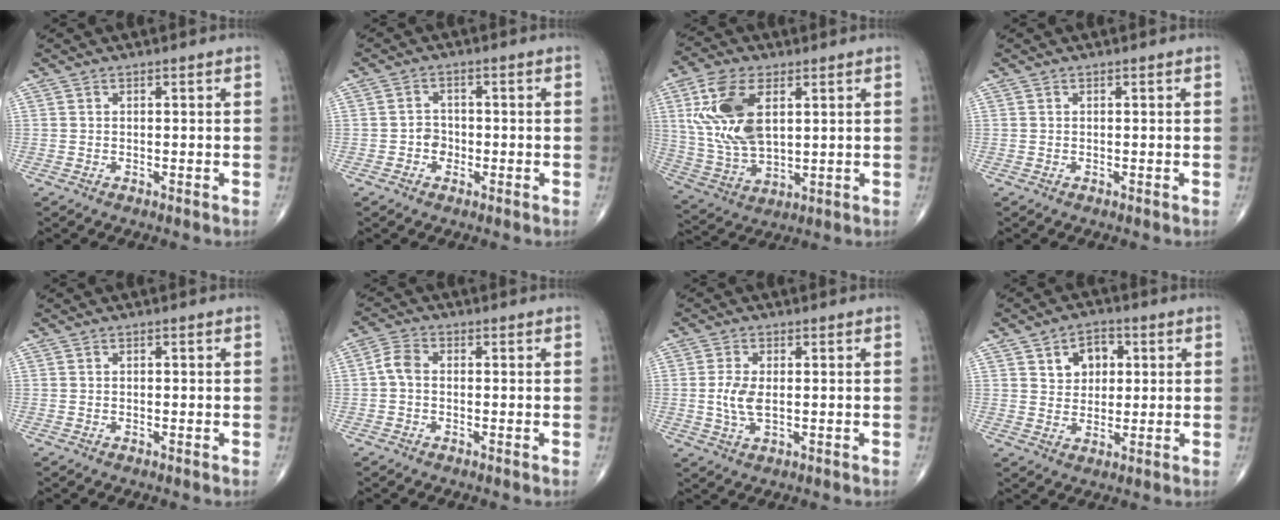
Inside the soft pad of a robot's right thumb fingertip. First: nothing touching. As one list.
[{"total": 2.6, "force": [-0.8, 2.2, 1.1], "torque": [-0.004, 0.008, -0.019]}, {"total": 15.2, "force": [4.3, 7.9, 12.2], "torque": [-0.249, -0.012, 0.091]}, {"total": 0.0}, {"total": 0.0}, {"total": 3.4, "force": [-0.3, 2.3, 2.5], "torque": [-0.048, 0.010, -0.015]}, {"total": 5.0, "force": [0.1, 2.3, 4.4], "torque": [-0.102, -0.005, 0.002]}, {"total": 6.8, "force": [2.3, 5.1, 3.9], "torque": [-0.025, -0.006, 0.033]}]